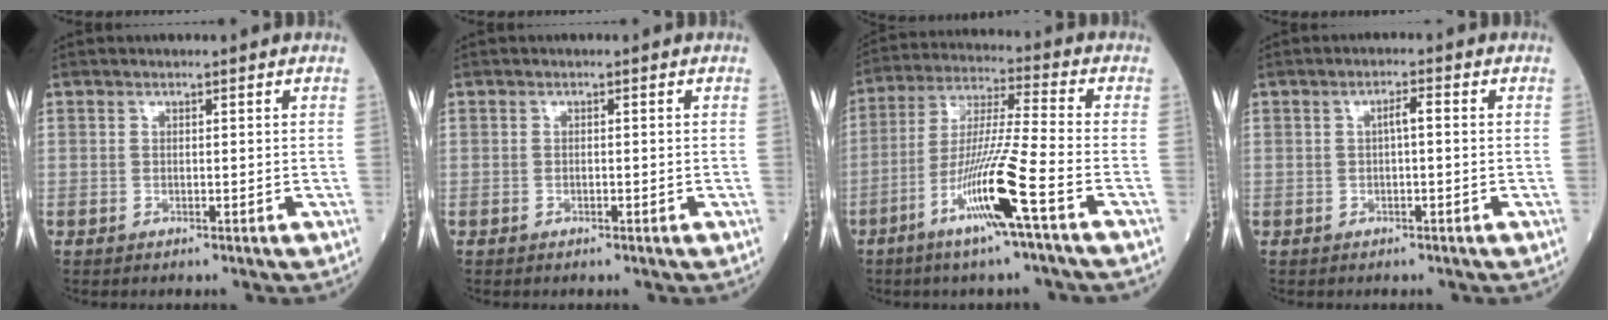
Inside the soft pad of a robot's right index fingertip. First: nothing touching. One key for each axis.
{"total": 0.5, "fx": -0.2, "fy": 0.2, "fz": 0.4, "tx": -0.012, "ty": -0.001, "tz": -0.003}
{"total": 12.7, "fx": -5.8, "fy": -1.0, "fz": 11.2, "tx": -0.223, "ty": -0.011, "tz": -0.112}
{"total": 2.2, "fx": 0.1, "fy": 0.4, "fz": 2.1, "tx": -0.035, "ty": 0.005, "tz": 0.002}